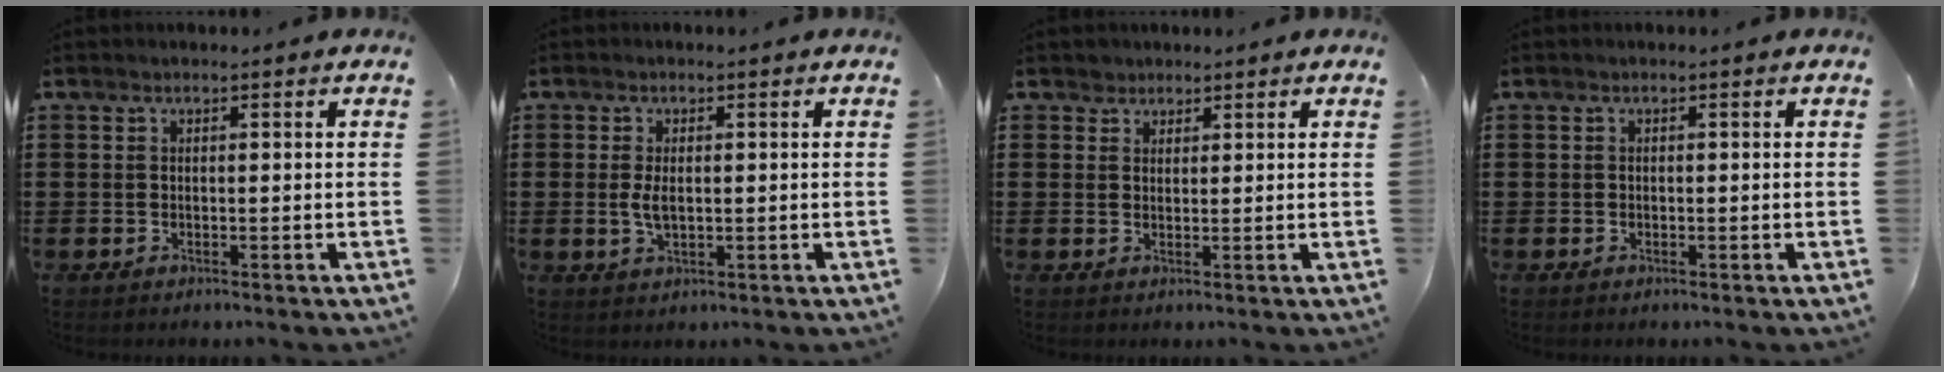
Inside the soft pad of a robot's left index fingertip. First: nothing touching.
{"total": 3.0, "force": [0.1, 1.3, 2.7], "torque": [-0.061, 0.001, -0.002]}
{"total": 1.9, "force": [1.4, 1.2, -0.1], "torque": [-0.004, 0.005, 0.029]}
{"total": 0.0}